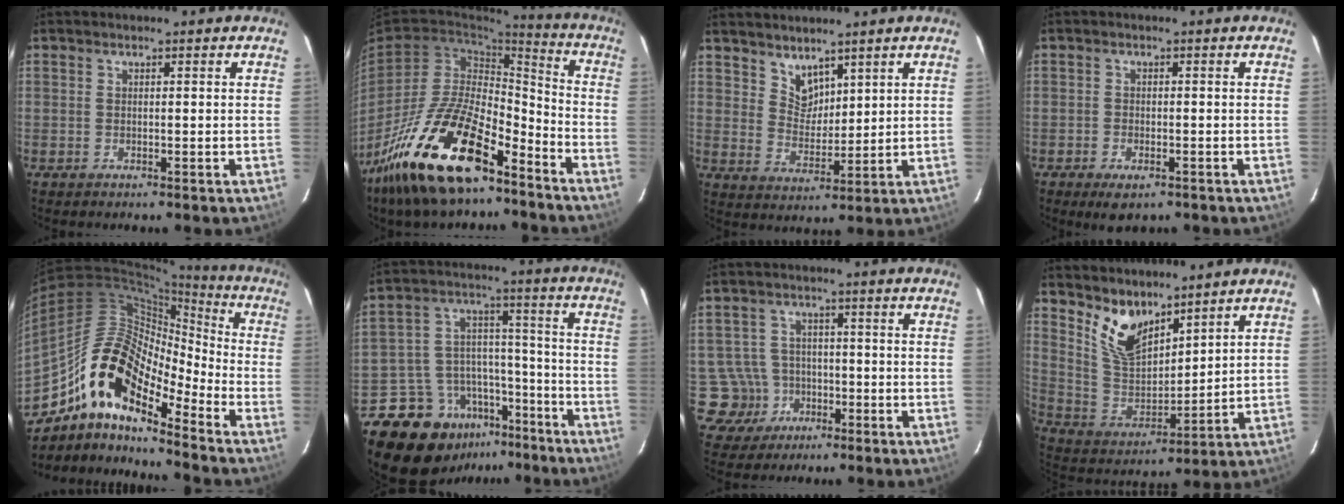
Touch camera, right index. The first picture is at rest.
{"total": 22.8, "force": [-15.0, 8.7, 14.8], "torque": [-0.282, -0.008, -0.261]}
{"total": 5.4, "force": [4.3, 3.0, 1.4], "torque": [-0.015, 0.001, 0.086]}
{"total": 4.4, "force": [-2.8, 2.2, 2.7], "torque": [-0.064, -0.015, -0.046]}
{"total": 17.1, "force": [-11.1, 6.4, 11.3], "torque": [-0.192, 0.003, -0.228]}
{"total": 16.8, "force": [-11.5, 10.7, 5.9], "torque": [-0.129, 0.058, -0.163]}
{"total": 6.7, "force": [-2.5, 6.2, 0.0], "torque": [-0.018, 0.026, -0.039]}
{"total": 10.9, "force": [8.0, 4.9, 5.5], "torque": [-0.109, -0.005, 0.168]}